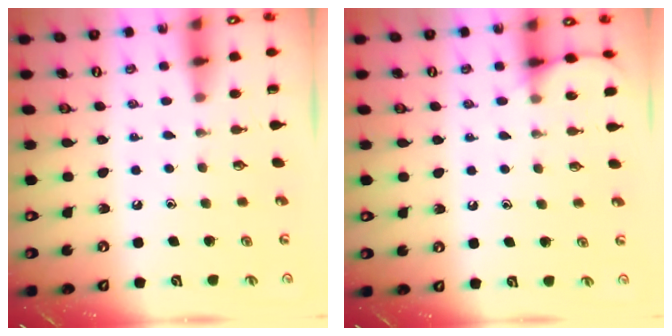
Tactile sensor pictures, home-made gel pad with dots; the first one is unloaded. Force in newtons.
{"total": 6.7, "press": 6.6, "slide": 0.8}